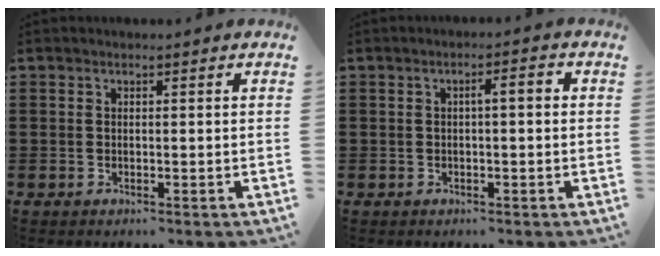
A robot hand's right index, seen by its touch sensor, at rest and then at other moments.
{"total": 2.2, "force": [0.1, 0.3, 2.1], "torque": [-0.040, 0.002, -0.001]}